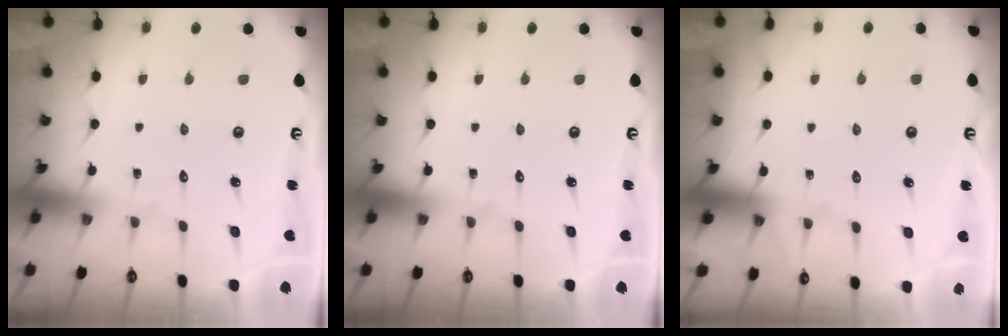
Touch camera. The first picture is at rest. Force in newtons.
{"total": 0.0}
{"total": 3.3, "press": 3.2, "slide": 0.5}